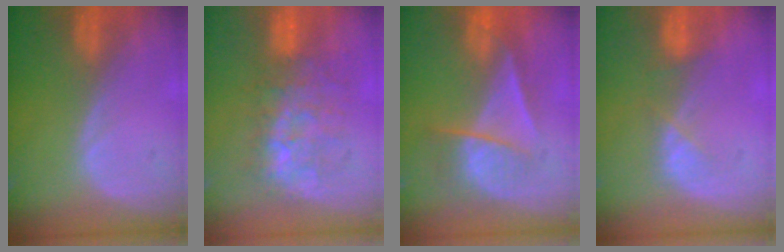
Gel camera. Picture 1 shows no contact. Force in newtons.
{"total": 8.5, "press": 8.5, "slide": 0.3}
{"total": 7.2, "press": 6.0, "slide": 3.9}
{"total": 2.6, "press": 2.5, "slide": 0.8}